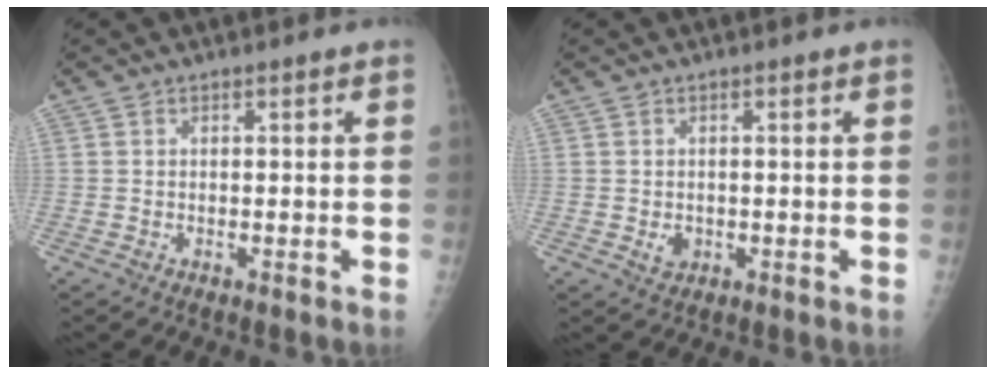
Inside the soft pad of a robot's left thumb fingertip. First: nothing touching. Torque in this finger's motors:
{"motor_torque": [0.17, 0.23, 0.25, 0.01, -0.02]}